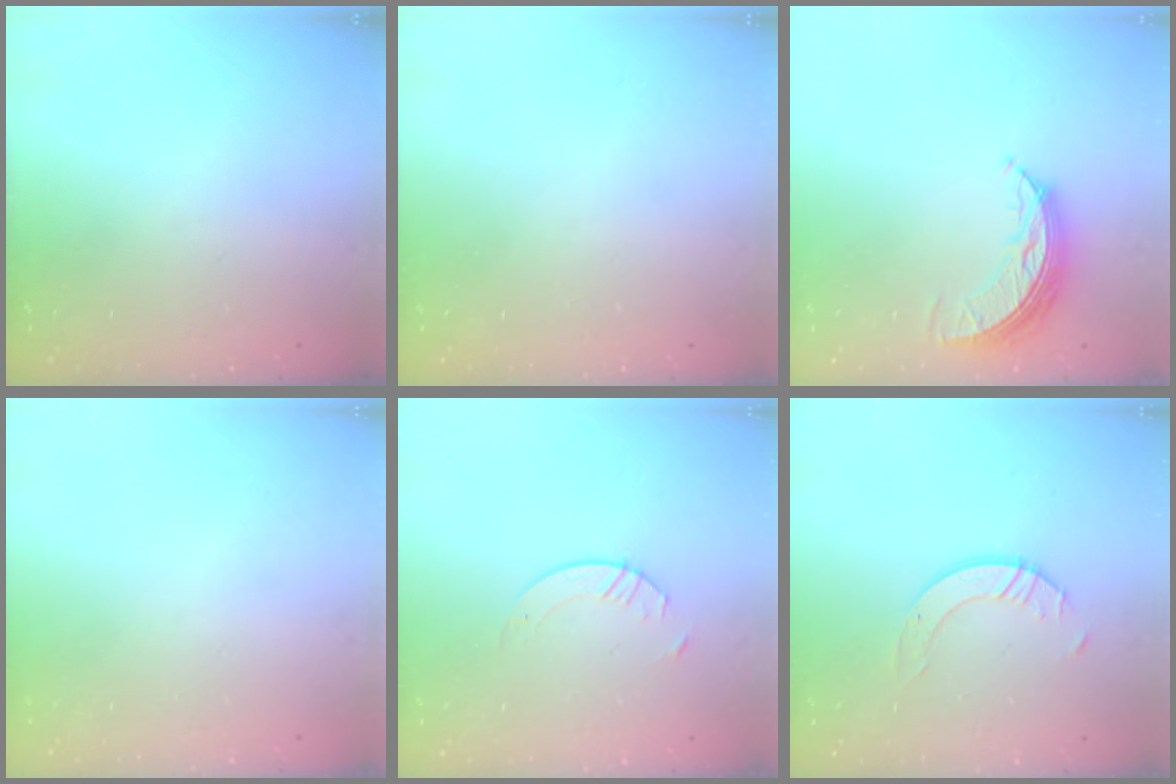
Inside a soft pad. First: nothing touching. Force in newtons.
{"total": 0.0}
{"total": 8.4, "press": 8.4, "slide": 0.7}
{"total": 0.0}
{"total": 2.9, "press": 2.9, "slide": 0.3}
{"total": 4.8, "press": 4.7, "slide": 0.4}